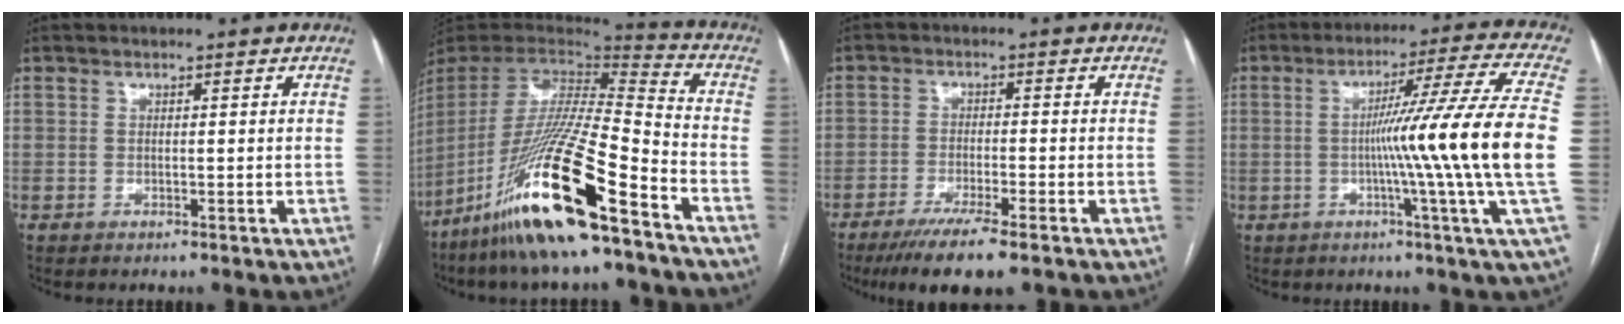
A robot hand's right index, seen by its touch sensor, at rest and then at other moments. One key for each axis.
{"total": 24.3, "fx": -15.0, "fy": 1.3, "fz": 19.1, "tx": -0.395, "ty": -0.057, "tz": -0.284}
{"total": 7.7, "fx": -5.4, "fy": 0.5, "fz": 5.5, "tx": -0.090, "ty": -0.017, "tz": -0.088}
{"total": 17.5, "fx": -1.5, "fy": -3.4, "fz": 17.1, "tx": -0.254, "ty": -0.013, "tz": -0.037}